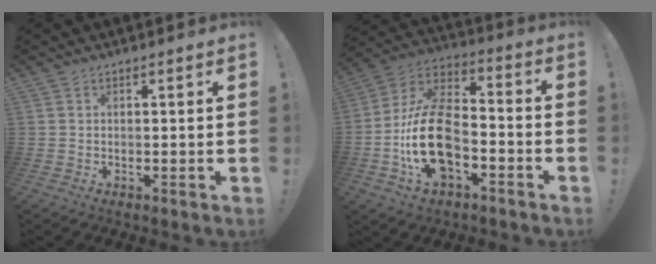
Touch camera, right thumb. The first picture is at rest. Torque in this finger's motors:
{"motor_torque": [2.40, 1.82, 1.47, -1.30, 0.14]}